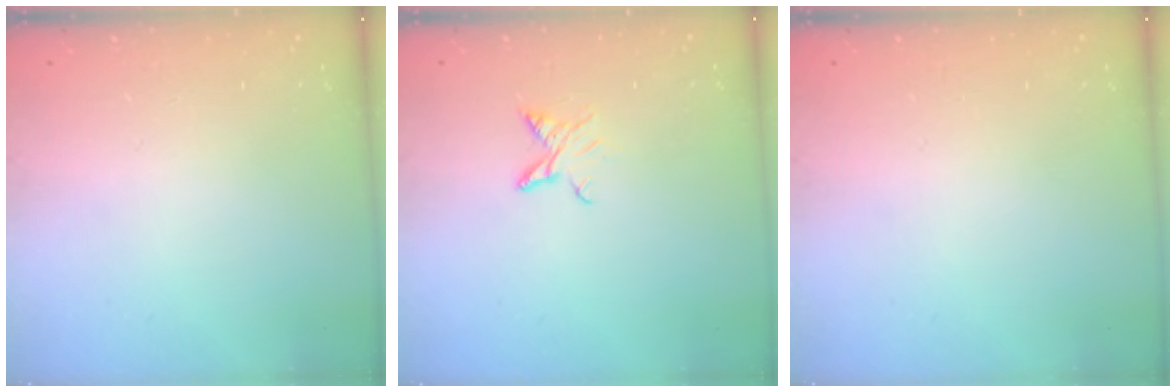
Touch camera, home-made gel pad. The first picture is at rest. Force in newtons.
{"total": 5.6, "press": 5.6, "slide": 0.8}
{"total": 0.0}